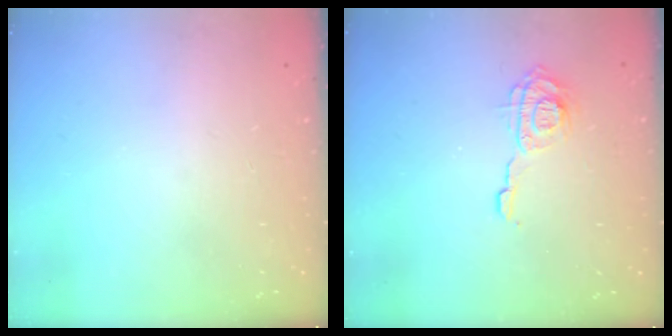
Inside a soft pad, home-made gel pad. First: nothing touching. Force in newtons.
{"total": 9.5, "press": 9.4, "slide": 0.6}